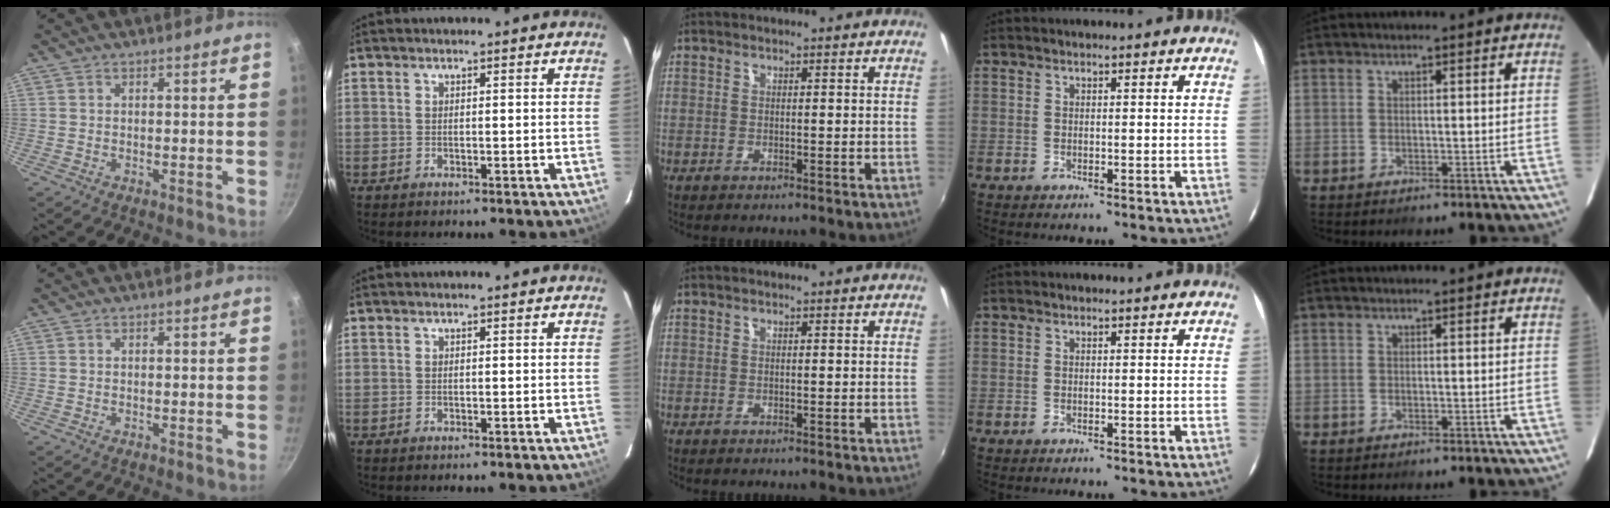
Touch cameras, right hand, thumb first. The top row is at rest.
{}